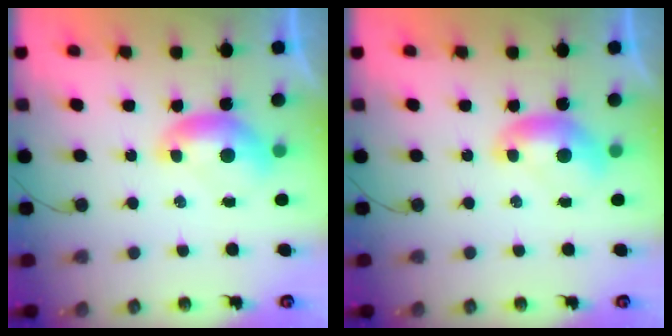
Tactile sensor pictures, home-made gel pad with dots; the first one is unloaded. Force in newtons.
{"total": 0.0}